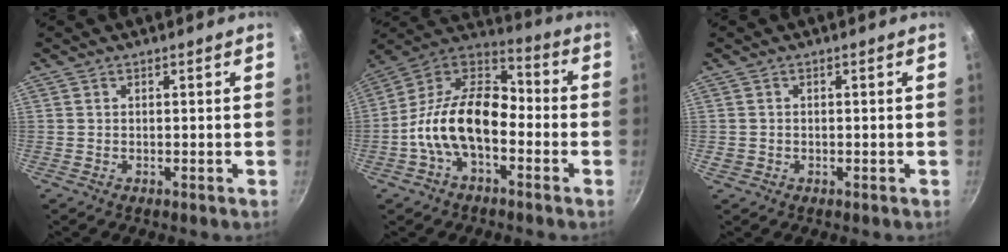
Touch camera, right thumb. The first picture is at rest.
{"total": 18.7, "force": [-3.9, 11.9, 13.8], "torque": [-0.216, 0.052, -0.094]}
{"total": 1.0, "force": [-0.2, 1.0, 0.3], "torque": [-0.006, 0.002, -0.002]}